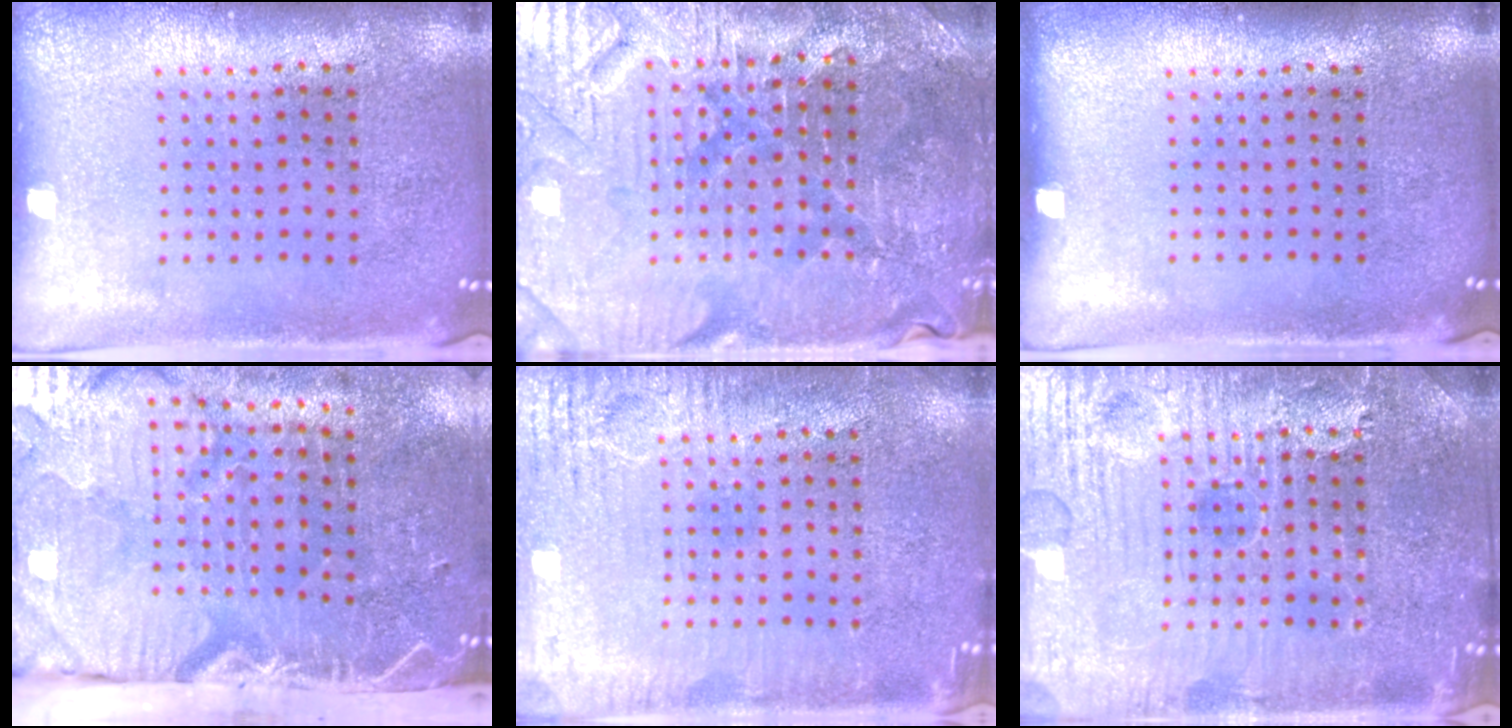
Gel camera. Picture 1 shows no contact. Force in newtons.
{"total": 3.8, "press": 3.7, "slide": 0.5}
{"total": 0.0}
{"total": 5.4, "press": 4.5, "slide": 3.1}
{"total": 3.6, "press": 3.6, "slide": 0.4}
{"total": 4.8, "press": 4.7, "slide": 0.5}